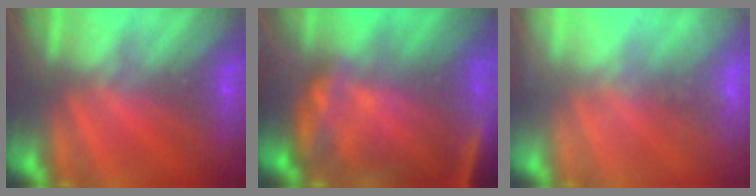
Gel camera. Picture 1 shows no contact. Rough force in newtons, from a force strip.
{"total": 7.5}
{"total": 2.3}